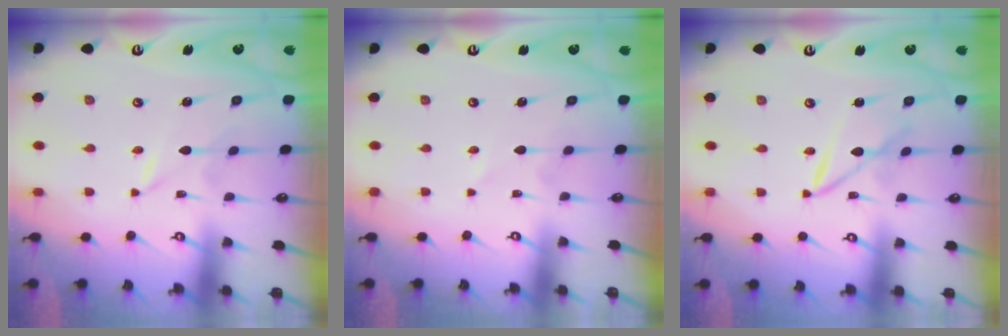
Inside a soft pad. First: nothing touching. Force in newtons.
{"total": 0.9, "press": 0.9, "slide": 0.2}
{"total": 6.0, "press": 6.0, "slide": 0.5}